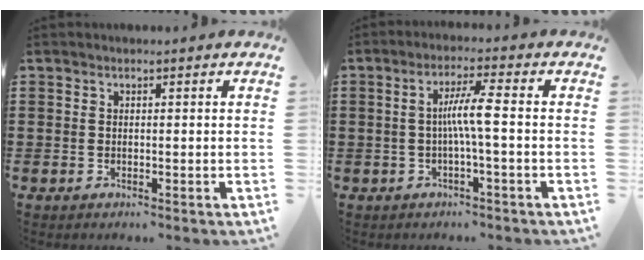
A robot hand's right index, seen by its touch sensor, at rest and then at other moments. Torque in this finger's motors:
{"motor_torque": [0.98, -0.40, 0.53, 0.14]}